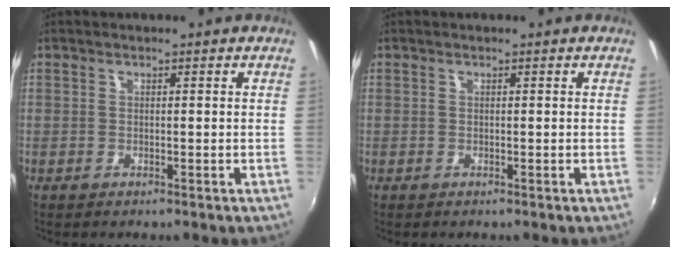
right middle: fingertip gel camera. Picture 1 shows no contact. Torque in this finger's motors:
{"motor_torque": [0.00, 0.00, 0.00, 0.00]}